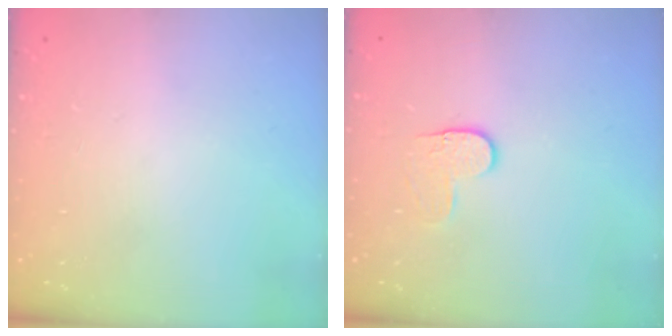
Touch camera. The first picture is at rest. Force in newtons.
{"total": 3.8, "press": 3.8, "slide": 0.4}